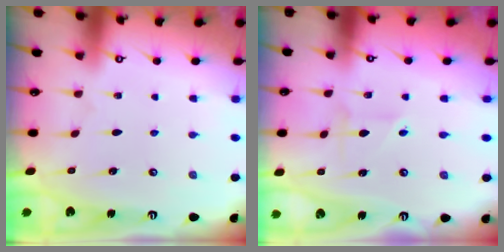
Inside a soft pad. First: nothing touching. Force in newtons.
{"total": 1.8, "press": 1.7, "slide": 0.2}